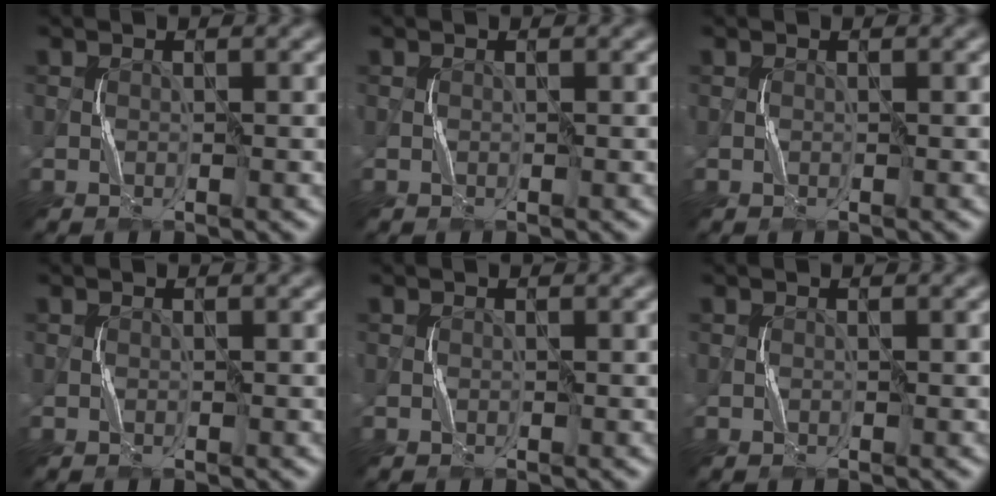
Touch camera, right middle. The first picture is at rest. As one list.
[{"total": 0.0}, {"total": 0.0}, {"total": 0.0}, {"total": 0.0}, {"total": 0.0}]